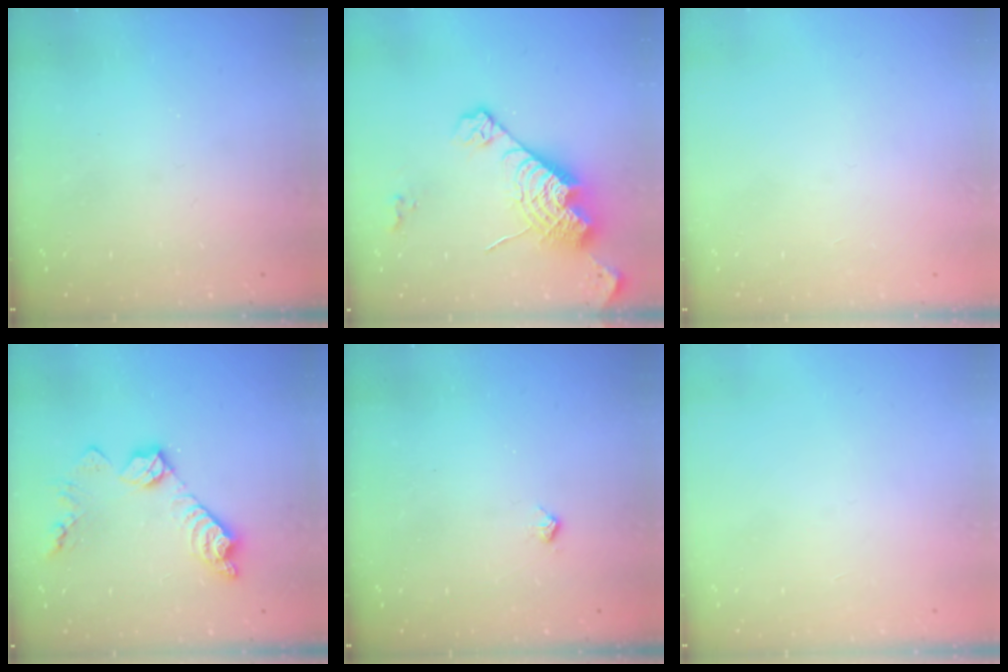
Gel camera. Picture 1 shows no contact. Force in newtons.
{"total": 15.6, "press": 15.5, "slide": 1.3}
{"total": 0.0}
{"total": 13.5, "press": 13.5, "slide": 0.9}
{"total": 3.4, "press": 3.4, "slide": 0.5}
{"total": 0.0}